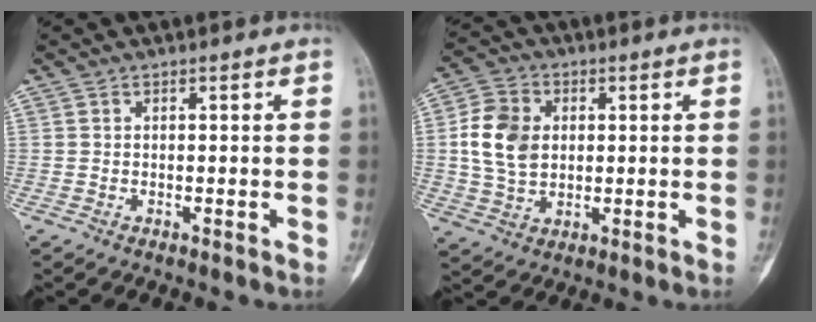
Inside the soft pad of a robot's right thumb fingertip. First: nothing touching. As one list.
[{"total": 10.2, "force": [1.1, 7.8, 6.6], "torque": [-0.106, 0.003, 0.021]}]